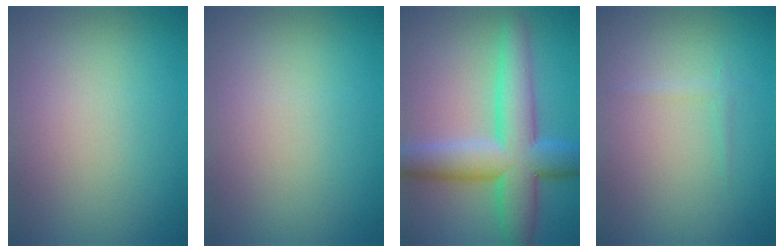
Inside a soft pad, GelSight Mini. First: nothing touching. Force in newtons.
{"total": 0.0}
{"total": 8.0, "press": 8.0, "slide": 0.3}
{"total": 0.8, "press": 0.8, "slide": 0.1}